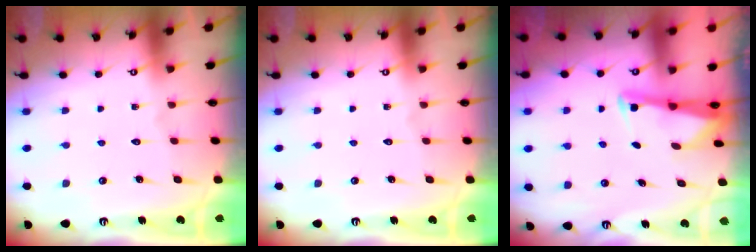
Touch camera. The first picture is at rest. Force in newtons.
{"total": 0.0}
{"total": 2.5, "press": 2.5, "slide": 0.3}